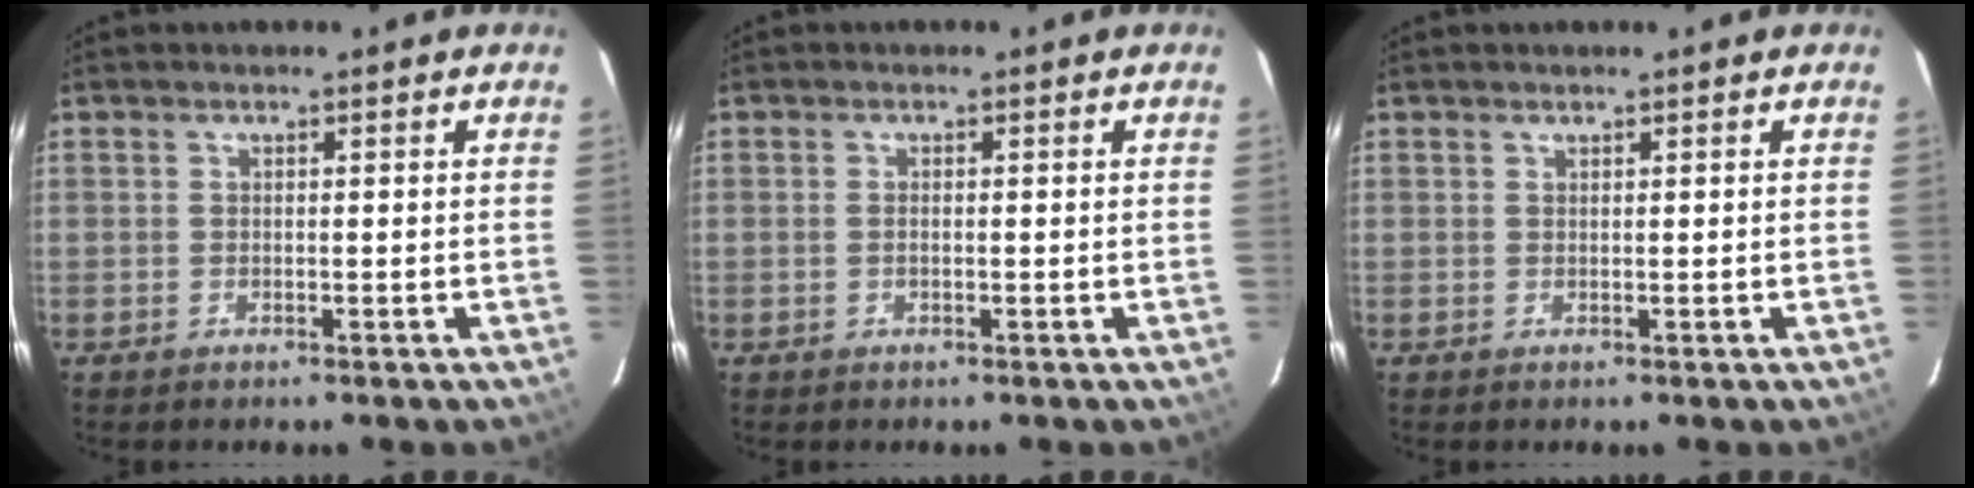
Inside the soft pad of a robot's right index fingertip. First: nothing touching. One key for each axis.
{"total": 0.7, "fx": -0.2, "fy": 0.4, "fz": 0.5, "tx": -0.013, "ty": -0.002, "tz": -0.004}
{"total": 0.0}